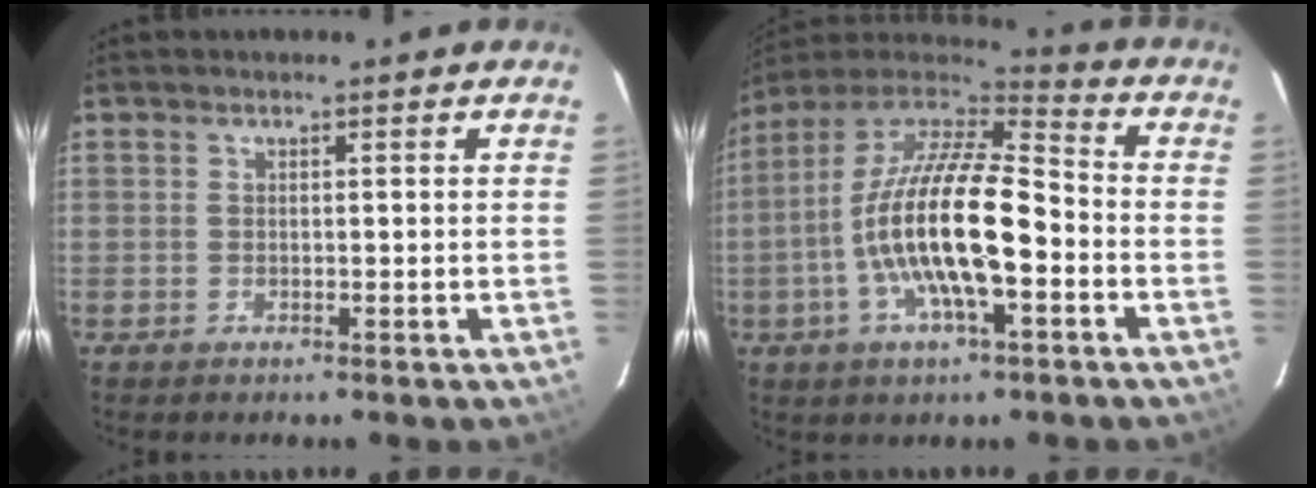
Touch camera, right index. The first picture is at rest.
{"total": 19.6, "force": [-4.7, 5.9, 18.1], "torque": [-0.340, -0.007, -0.097]}